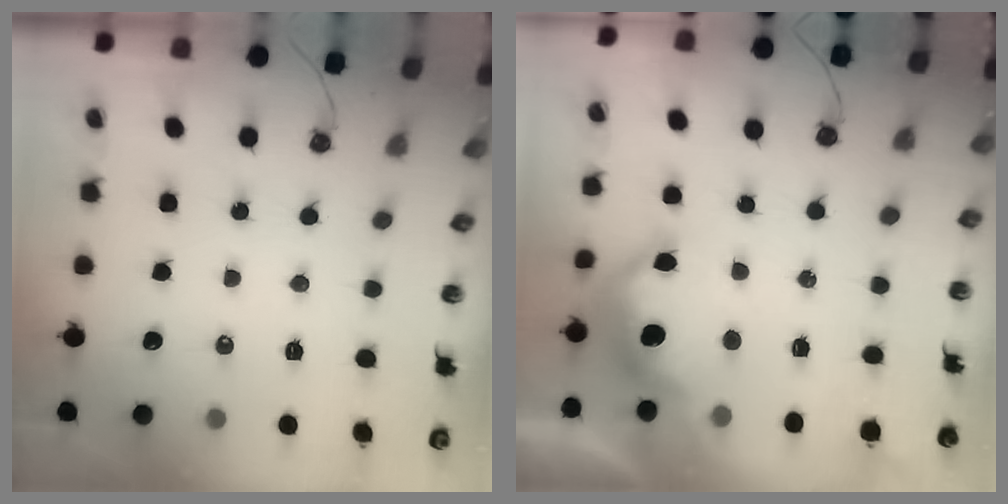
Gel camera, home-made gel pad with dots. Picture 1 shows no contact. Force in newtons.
{"total": 14.5, "press": 14.4, "slide": 0.9}